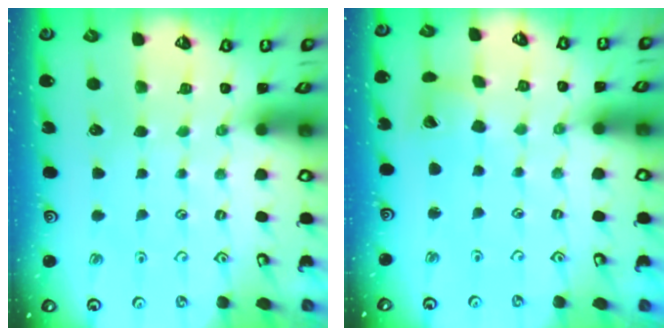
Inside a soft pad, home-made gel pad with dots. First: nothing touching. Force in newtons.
{"total": 6.1, "press": 6.0, "slide": 0.8}